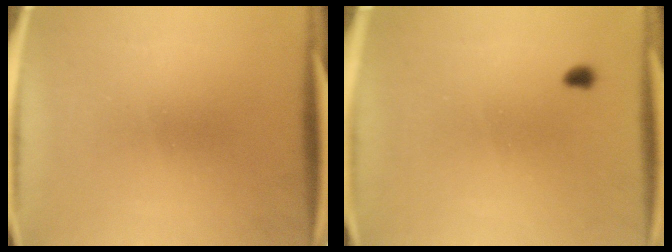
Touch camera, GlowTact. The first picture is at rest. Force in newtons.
{"total": 0.9}